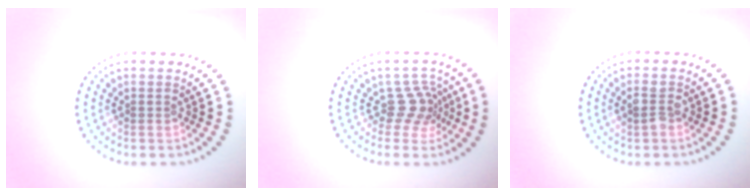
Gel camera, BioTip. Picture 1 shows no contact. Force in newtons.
{"total": 2.8, "press": 2.0, "slide": 1.9}
{"total": 1.8, "press": 1.7, "slide": 0.2}